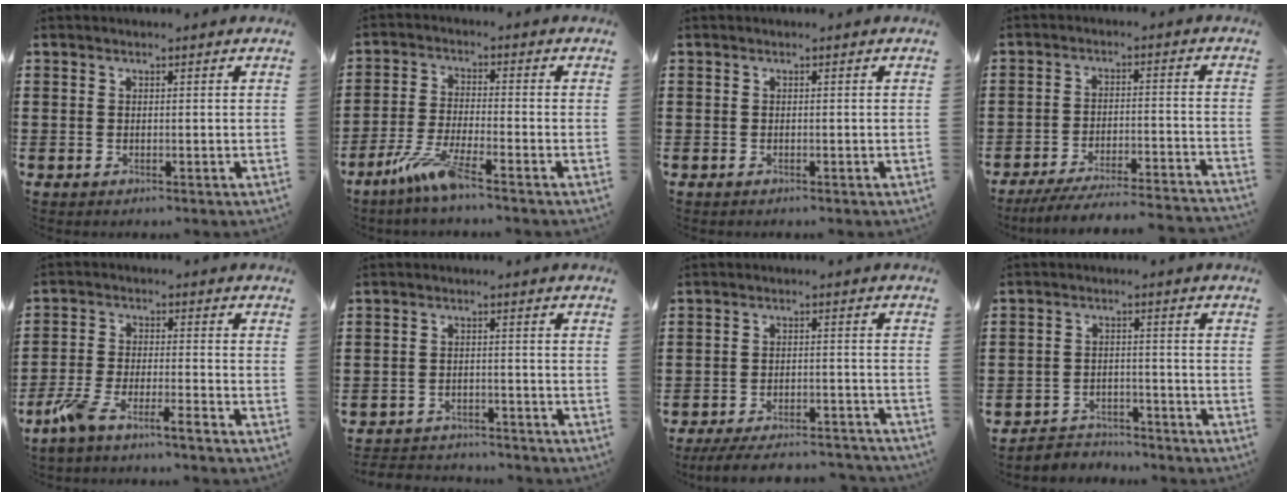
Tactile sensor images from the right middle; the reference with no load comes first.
{"total": 6.5, "force": [-4.5, 0.3, 4.6], "torque": [-0.106, -0.017, -0.088]}
{"total": 0.6, "force": [0.3, -0.5, 0.0], "torque": [0.005, -0.003, 0.007]}
{"total": 5.1, "force": [-4.7, -0.6, 1.9], "torque": [-0.039, -0.015, -0.091]}
{"total": 5.4, "force": [-4.5, 0.2, 3.0], "torque": [-0.085, -0.016, -0.093]}
{"total": 2.2, "force": [-2.2, -0.1, -0.3], "torque": [0.002, -0.002, -0.049]}
{"total": 4.6, "force": [-4.2, -0.2, 1.7], "torque": [-0.026, -0.005, -0.080]}
{"total": 2.9, "force": [-2.8, 0.4, -0.5], "torque": [0.005, 0.002, -0.062]}